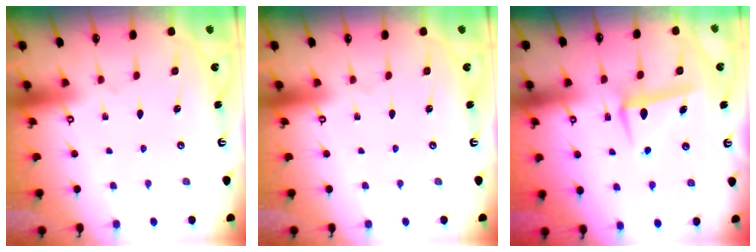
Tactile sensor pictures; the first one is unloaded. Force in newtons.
{"total": 0.0}
{"total": 8.0, "press": 7.9, "slide": 1.4}